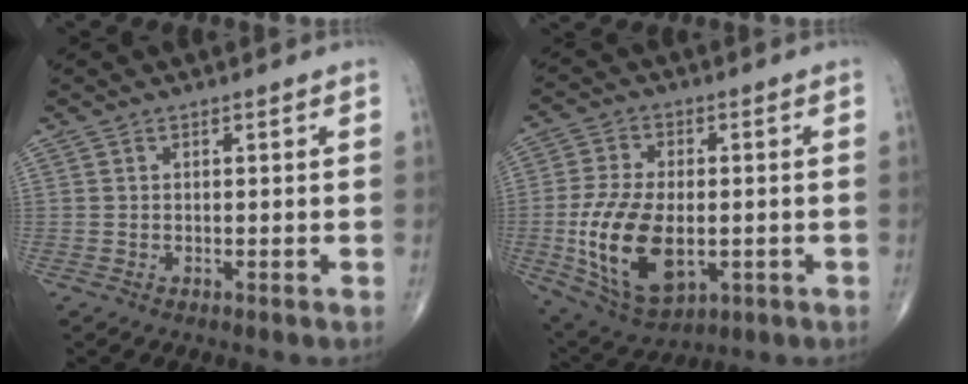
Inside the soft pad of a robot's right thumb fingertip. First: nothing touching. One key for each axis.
{"total": 16.4, "fx": -2.7, "fy": 9.1, "fz": 13.4, "tx": -0.255, "ty": -0.008, "tz": -0.033}